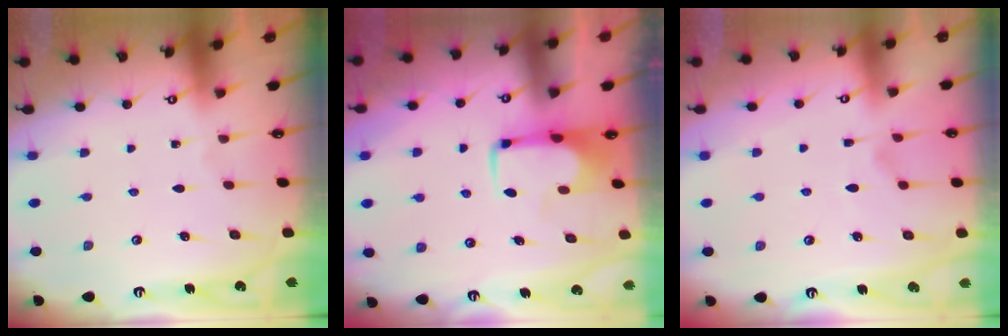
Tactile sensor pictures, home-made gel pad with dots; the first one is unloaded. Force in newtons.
{"total": 1.8, "press": 1.8, "slide": 0.5}
{"total": 2.1, "press": 1.6, "slide": 1.3}